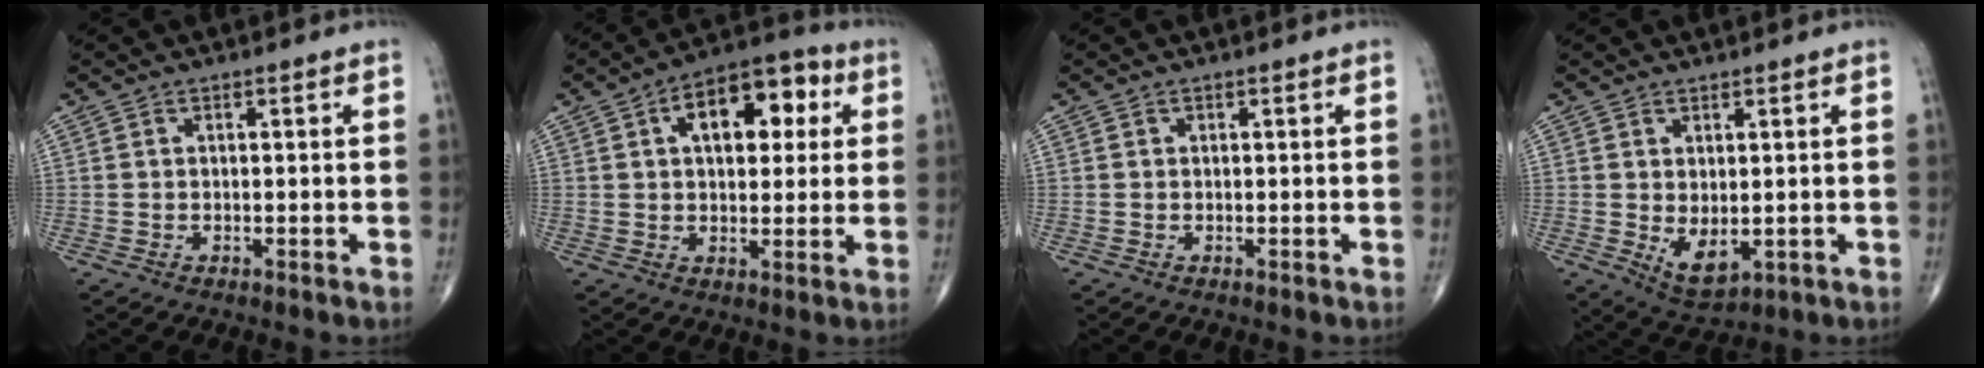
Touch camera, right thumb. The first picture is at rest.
{"total": 13.9, "force": [4.1, 7.7, 10.8], "torque": [-0.122, 0.018, 0.055]}
{"total": 0.0}
{"total": 5.6, "force": [-0.5, 2.9, 4.8], "torque": [-0.072, -0.011, 0.009]}